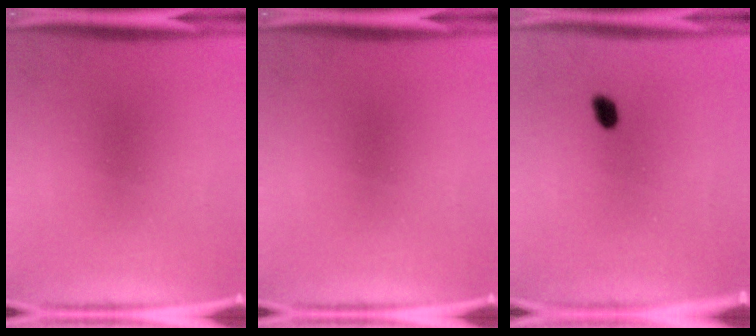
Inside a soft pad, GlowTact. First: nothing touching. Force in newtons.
{"total": 0.0}
{"total": 1.4}